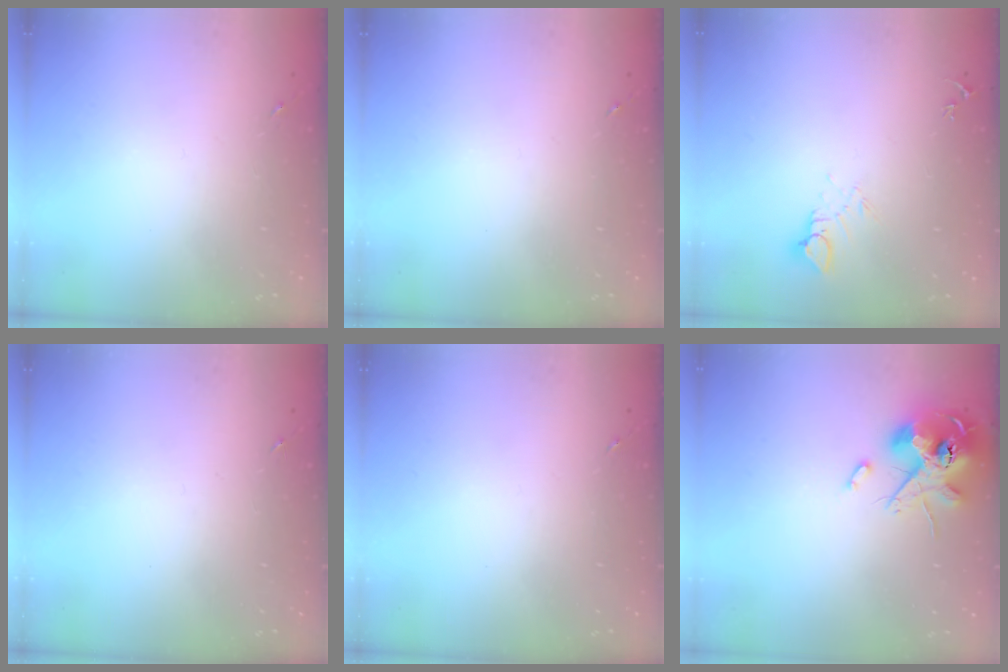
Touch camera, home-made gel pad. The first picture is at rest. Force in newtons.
{"total": 0.0}
{"total": 5.5, "press": 5.5, "slide": 0.4}
{"total": 0.0}
{"total": 0.0}
{"total": 14.2, "press": 14.0, "slide": 2.0}